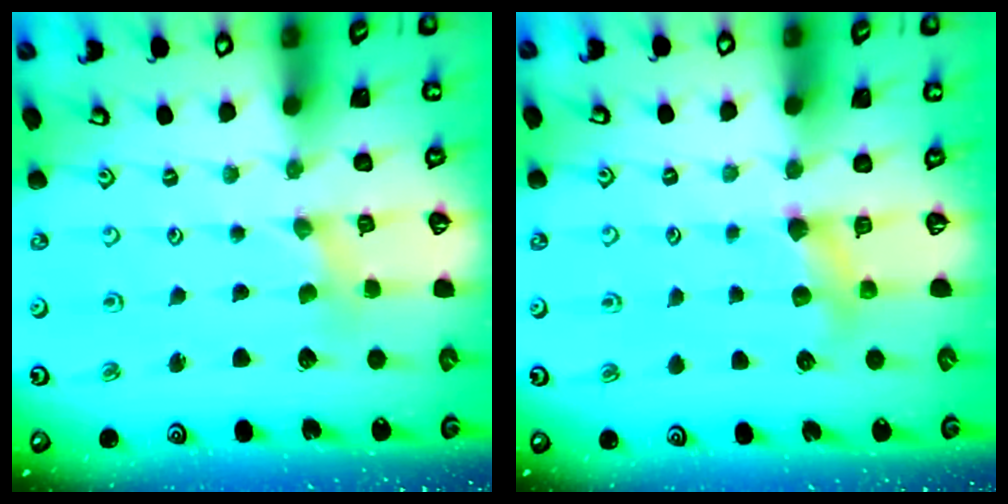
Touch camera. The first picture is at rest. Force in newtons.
{"total": 5.2, "press": 5.1, "slide": 0.6}